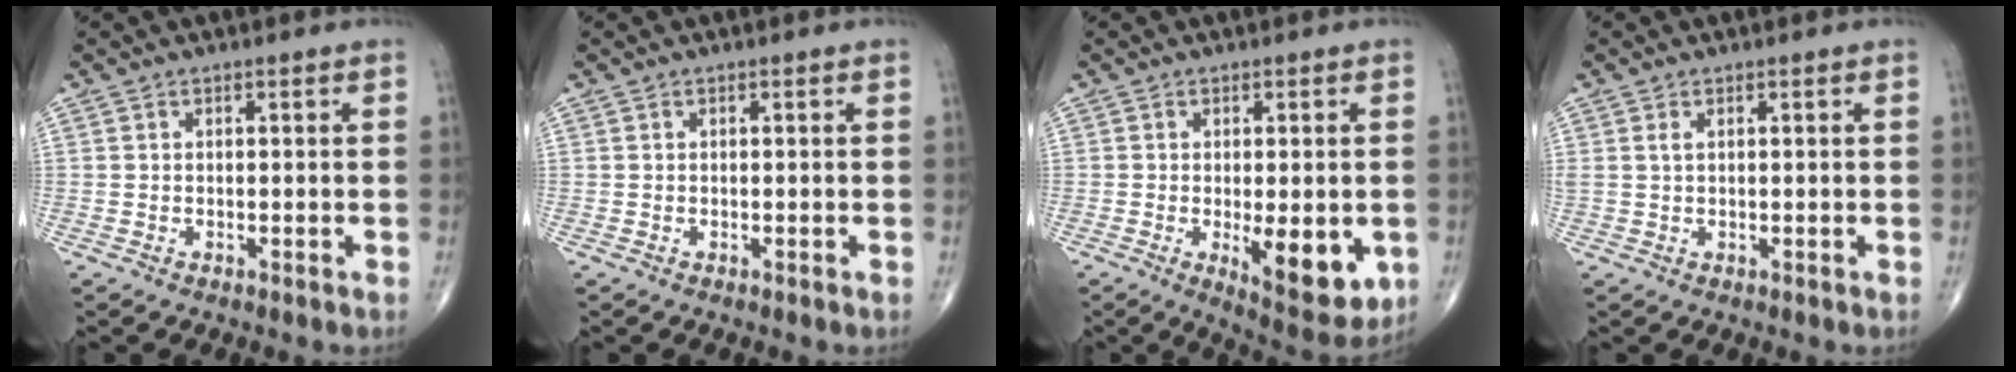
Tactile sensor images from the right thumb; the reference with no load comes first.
{"total": 0.0}
{"total": 11.6, "force": [-2.7, 4.5, 10.3], "torque": [-0.126, -0.021, -0.027]}
{"total": 1.1, "force": [0.5, 0.5, 0.9], "torque": [-0.026, 0.009, 0.014]}